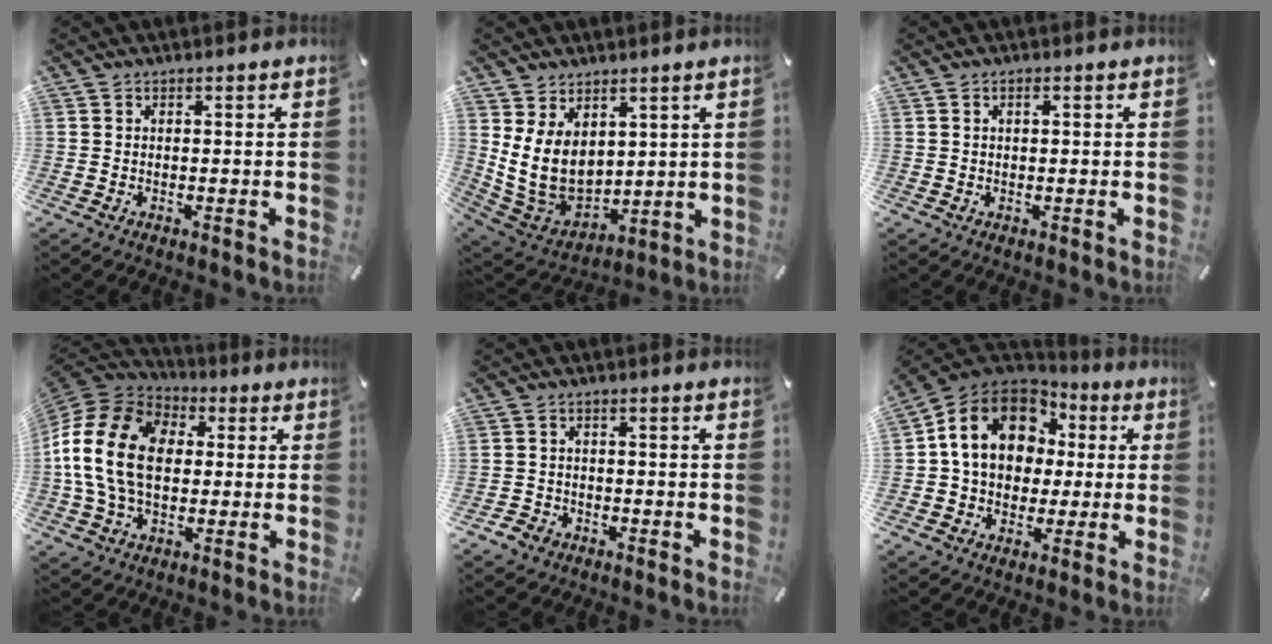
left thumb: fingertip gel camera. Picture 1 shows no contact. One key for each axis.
{"total": 11.6, "fx": 2.9, "fy": 9.1, "fz": 6.6, "tx": -0.149, "ty": -0.030, "tz": 0.060}
{"total": 1.2, "fx": 0.4, "fy": 0.6, "fz": 0.9, "tx": -0.019, "ty": 0.004, "tz": 0.006}
{"total": 18.6, "fx": -0.5, "fy": 14.0, "fz": 12.3, "tx": -0.270, "ty": 0.028, "tz": -0.015}
{"total": 2.9, "fx": -2.0, "fy": 2.0, "fz": 0.5, "tx": -0.015, "ty": 0.008, "tz": -0.044}
{"total": 14.4, "fx": 2.8, "fy": 12.1, "fz": 7.2, "tx": -0.157, "ty": 0.000, "tz": 0.056}